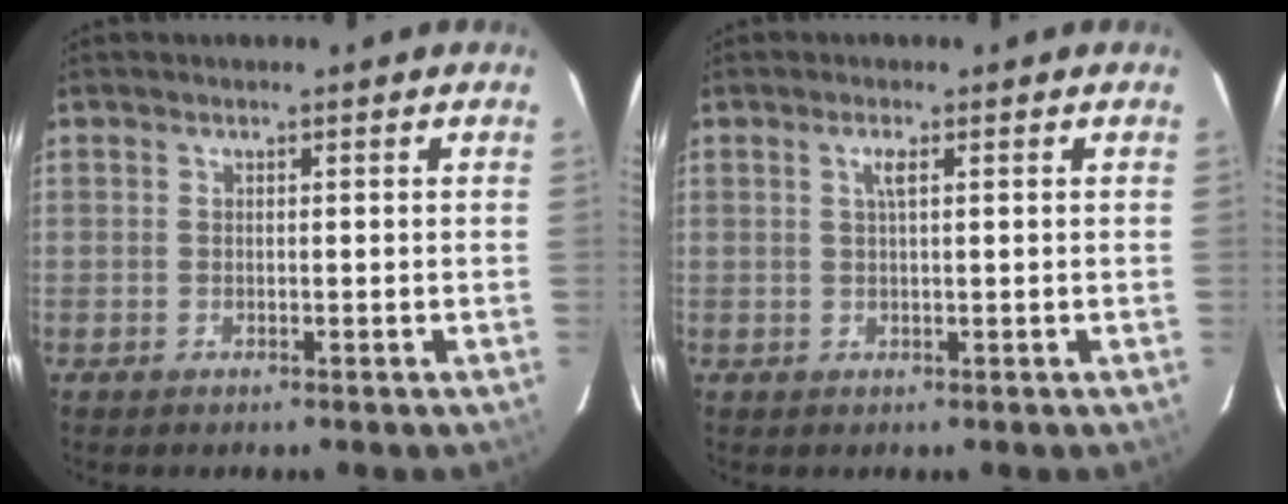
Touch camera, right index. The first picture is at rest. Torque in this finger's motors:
{"motor_torque": [0.12, 0.05, 0.03, 0.05]}